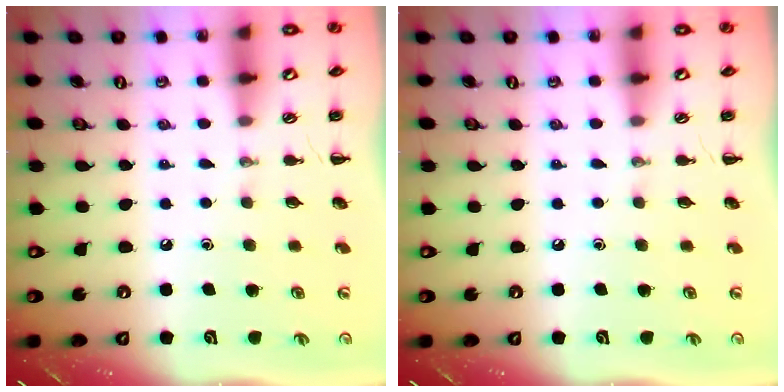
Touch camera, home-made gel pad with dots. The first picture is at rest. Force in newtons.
{"total": 0.0}